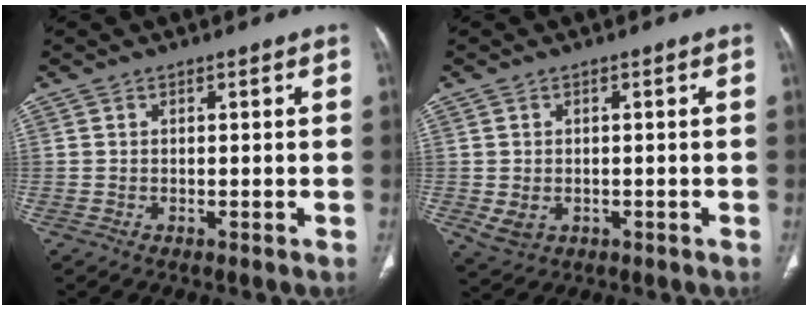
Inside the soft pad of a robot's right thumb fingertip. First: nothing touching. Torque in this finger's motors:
{"motor_torque": [1.79, 1.06, 0.01, -0.35, -0.02]}